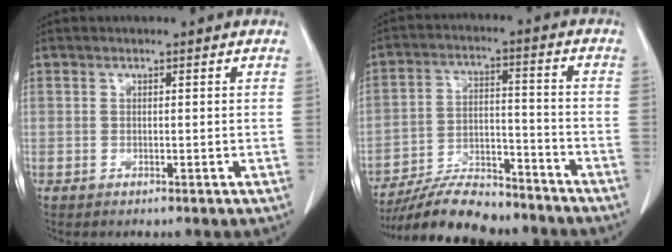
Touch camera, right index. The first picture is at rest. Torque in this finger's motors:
{"motor_torque": [0.76, -1.00, 0.35, 0.08]}